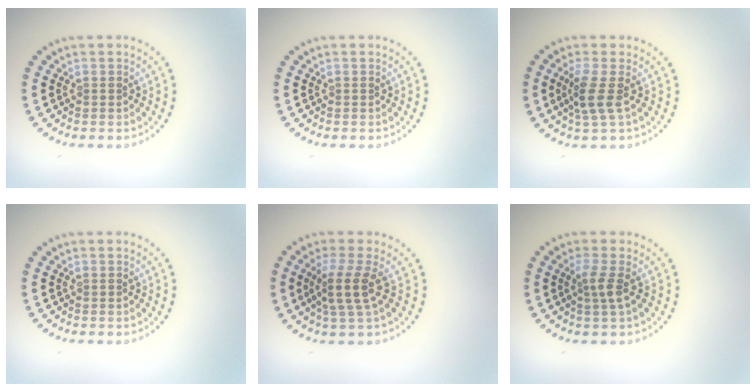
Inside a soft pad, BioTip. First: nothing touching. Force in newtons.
{"total": 0.0}
{"total": 2.5, "press": 2.0, "slide": 1.5}
{"total": 0.0}
{"total": 3.1, "press": 2.4, "slide": 2.0}
{"total": 1.8, "press": 1.4, "slide": 1.2}